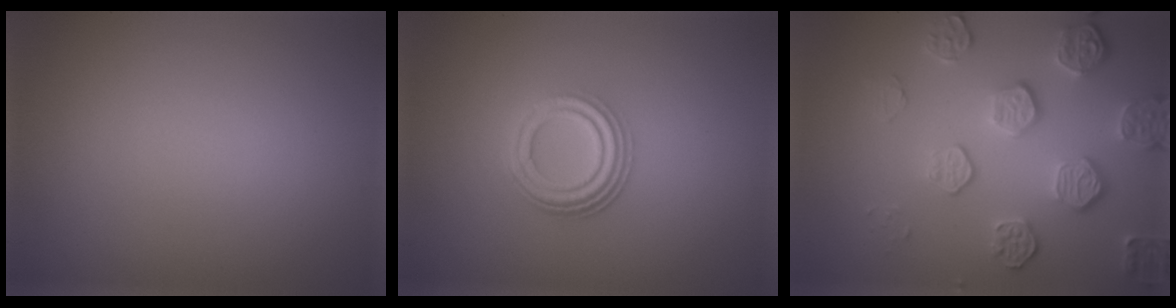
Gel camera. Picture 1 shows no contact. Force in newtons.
{"total": 4.3, "press": 3.2, "slide": 2.9}
{"total": 5.4, "press": 4.2, "slide": 3.3}